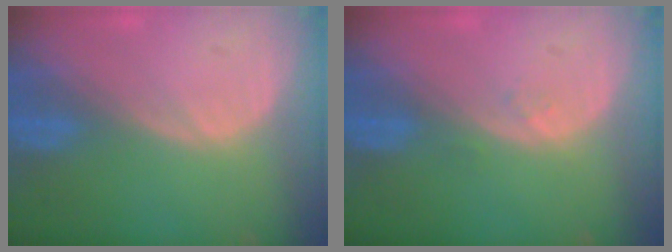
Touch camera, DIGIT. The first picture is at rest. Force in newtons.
{"total": 0.7, "press": 0.7, "slide": 0.1}